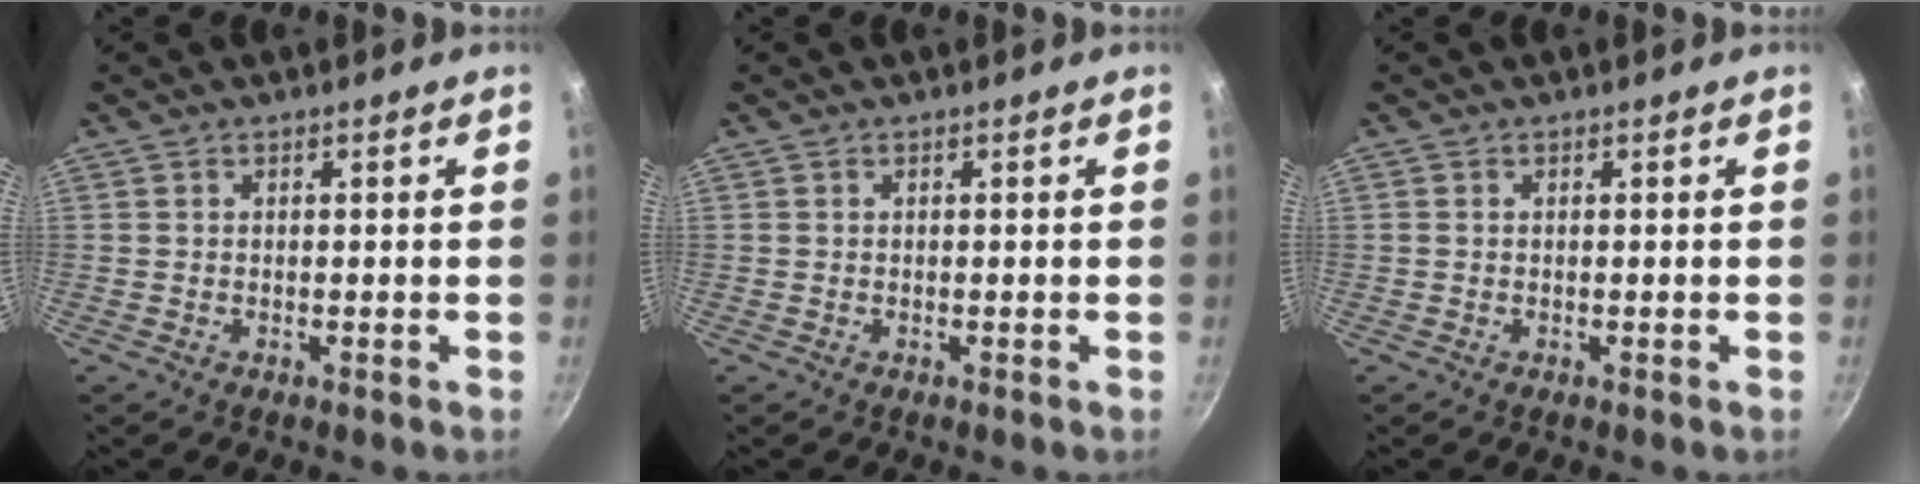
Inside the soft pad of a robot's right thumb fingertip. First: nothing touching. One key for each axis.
{"total": 0.0}
{"total": 0.0}